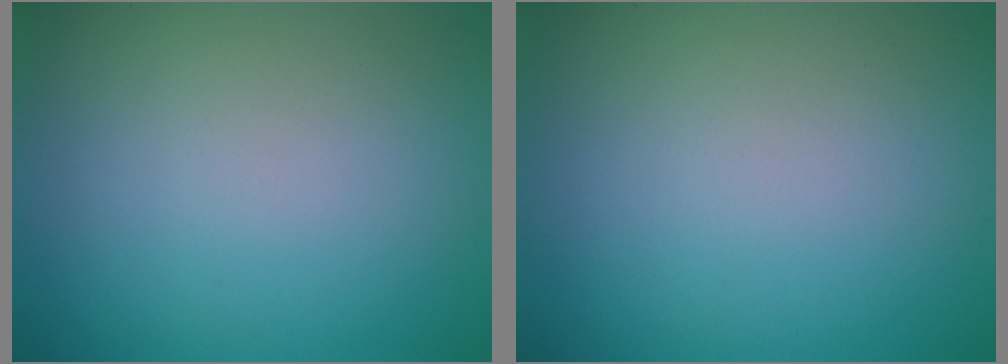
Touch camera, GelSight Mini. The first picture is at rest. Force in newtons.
{"total": 0.0}